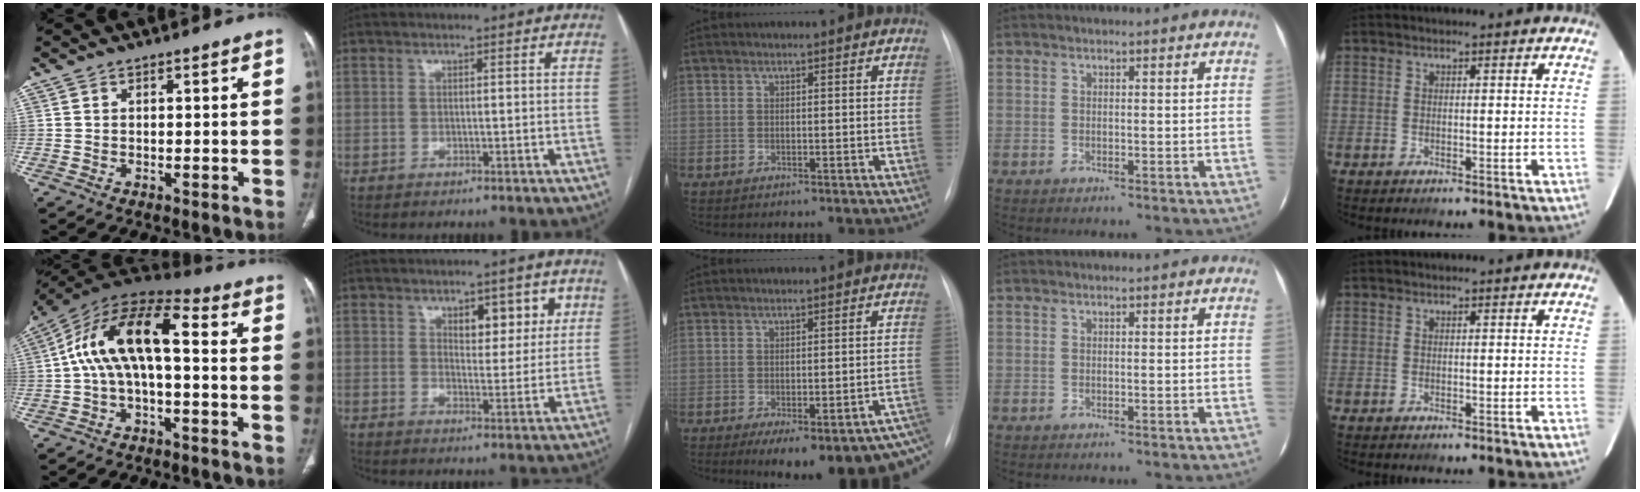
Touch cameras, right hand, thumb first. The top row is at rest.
{"thumb": {"total": 14.5, "force": [0.2, 6.7, 12.8], "torque": [-0.232, 0.056, -0.007]}, "index": {"total": 6.2, "force": [2.9, 3.2, 4.5], "torque": [-0.053, 0.004, 0.042]}, "middle": {"total": 17.5, "force": [-11.4, 4.8, 12.3], "torque": [-0.096, 0.012, -0.129]}}